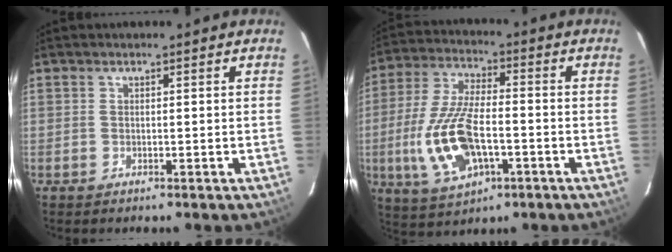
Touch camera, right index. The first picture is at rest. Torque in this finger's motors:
{"motor_torque": [1.93, -0.13, 0.44, 0.13]}